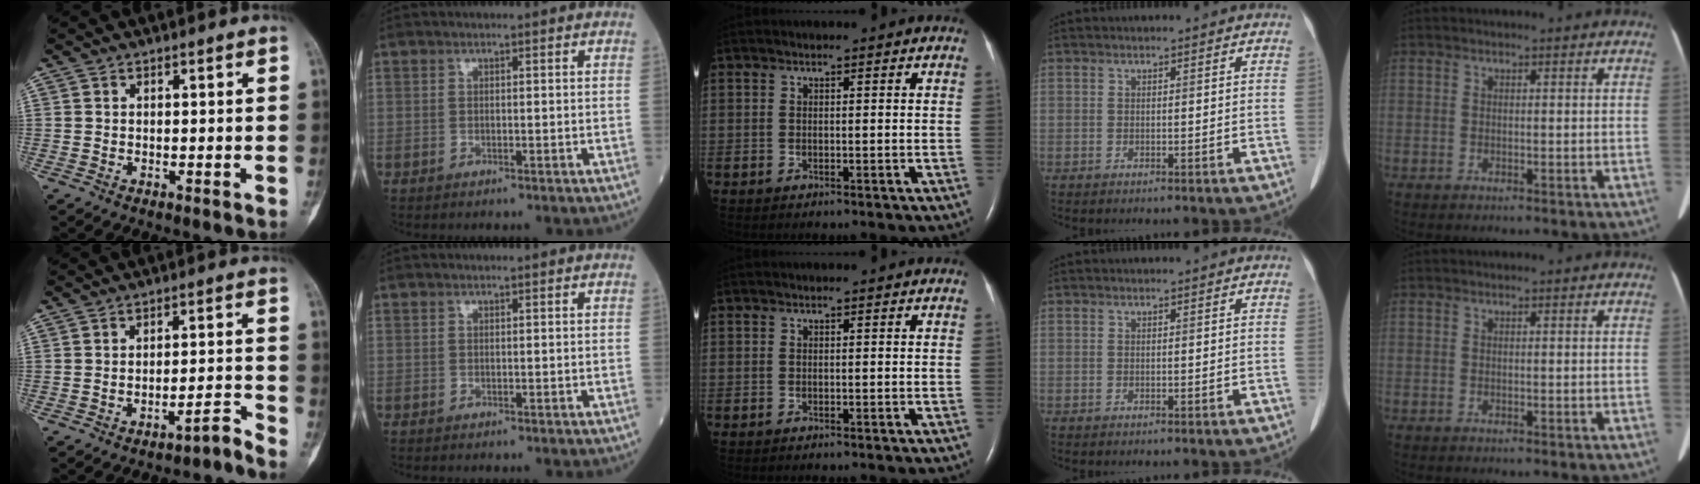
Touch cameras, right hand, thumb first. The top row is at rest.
{"thumb": {"total": 3.3, "force": [-3.2, -0.1, 1.0], "torque": [-0.013, 0.046, -0.044]}}